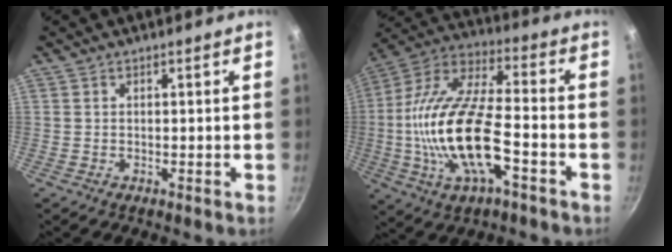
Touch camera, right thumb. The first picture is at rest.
{"total": 21.5, "force": [-5.1, 8.6, 19.0], "torque": [-0.372, 0.031, -0.110]}